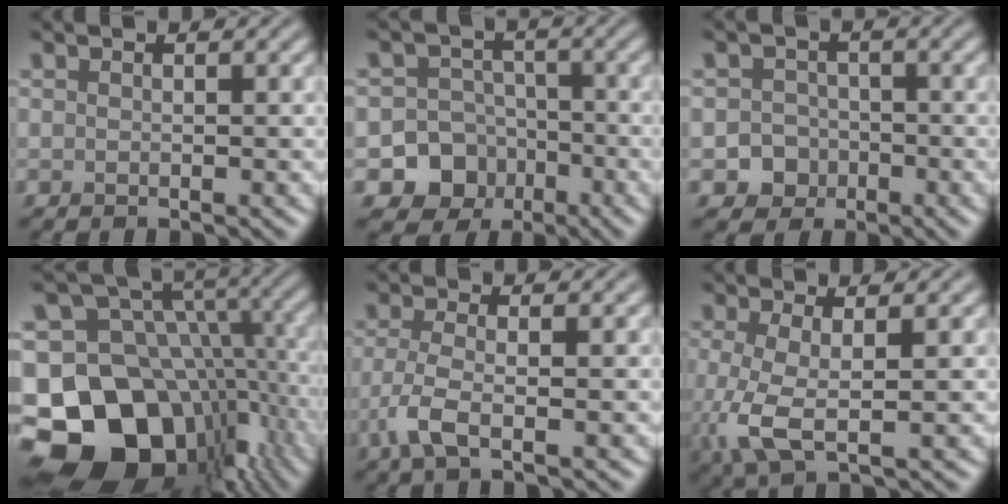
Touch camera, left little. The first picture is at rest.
{"total": 8.1, "force": [-3.7, 7.1, 1.3], "torque": [0.000, -0.018, -0.085]}
{"total": 2.8, "force": [-1.2, 2.5, 0.5], "torque": [0.013, 0.006, -0.025]}
{"total": 18.5, "force": [-6.0, 13.6, 11.0], "torque": [-0.193, -0.005, -0.081]}
{"total": 3.0, "force": [-1.1, 0.8, 2.7], "torque": [-0.066, -0.005, -0.028]}
{"total": 4.3, "force": [-0.4, 1.4, 4.1], "torque": [-0.097, -0.009, -0.010]}